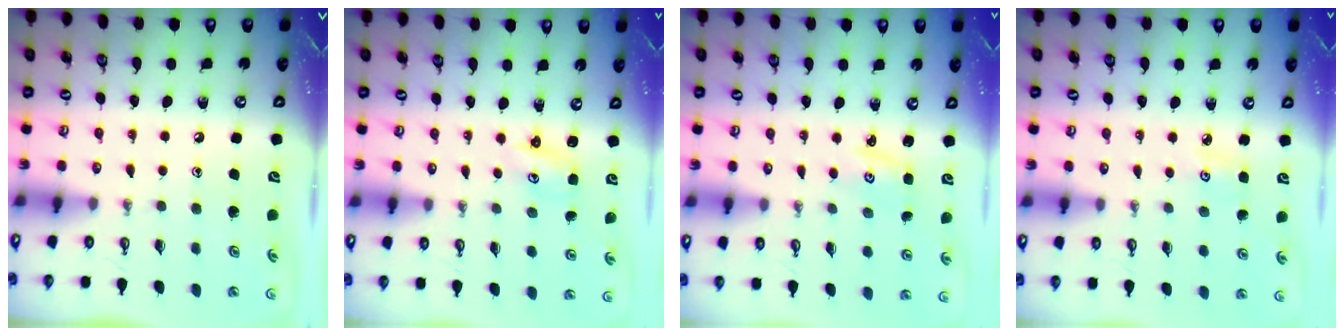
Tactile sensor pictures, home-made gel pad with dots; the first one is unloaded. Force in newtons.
{"total": 2.1, "press": 2.0, "slide": 0.3}
{"total": 2.7, "press": 2.7, "slide": 0.4}
{"total": 3.3, "press": 3.3, "slide": 0.3}